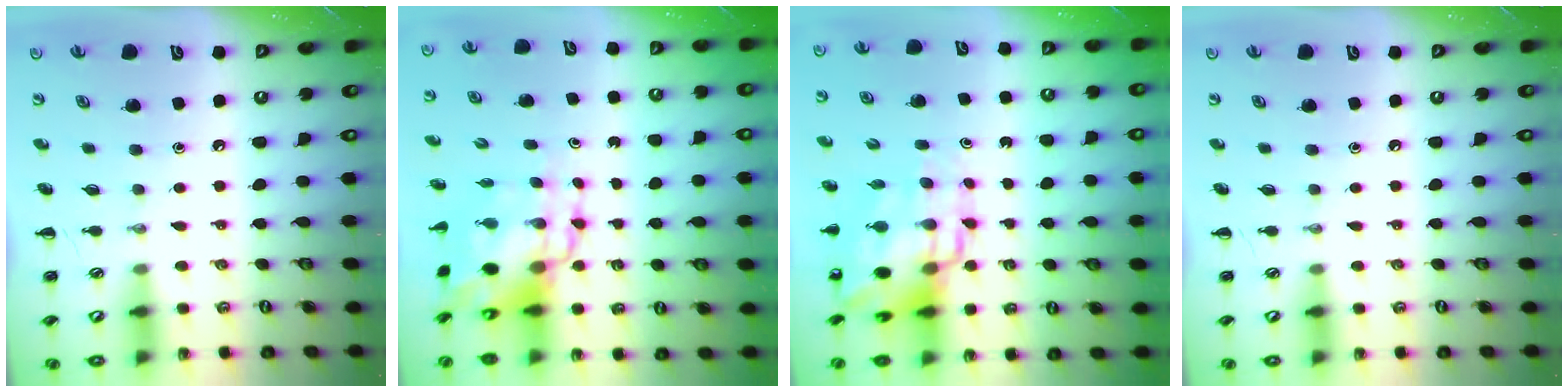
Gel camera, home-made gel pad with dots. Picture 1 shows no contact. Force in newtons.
{"total": 10.5, "press": 10.1, "slide": 2.9}
{"total": 13.9, "press": 13.3, "slide": 3.9}
{"total": 0.0}